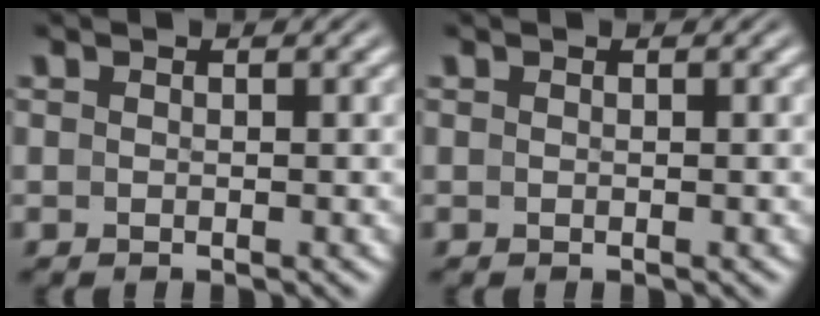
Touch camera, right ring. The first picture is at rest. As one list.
[{"total": 0.0}]